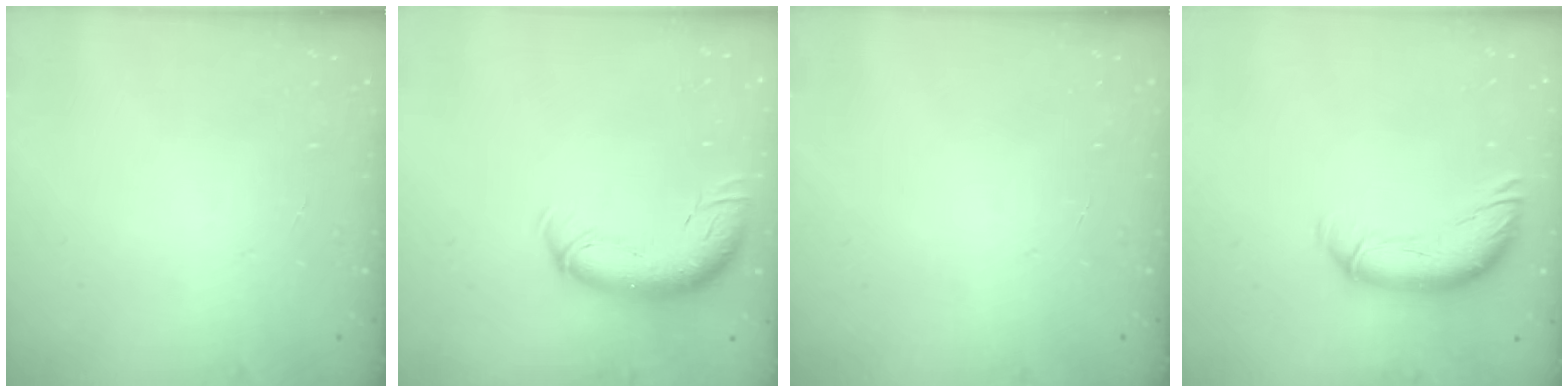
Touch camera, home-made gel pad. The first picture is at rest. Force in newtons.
{"total": 12.1, "press": 11.7, "slide": 3.1}
{"total": 0.0}
{"total": 12.6, "press": 12.4, "slide": 1.8}